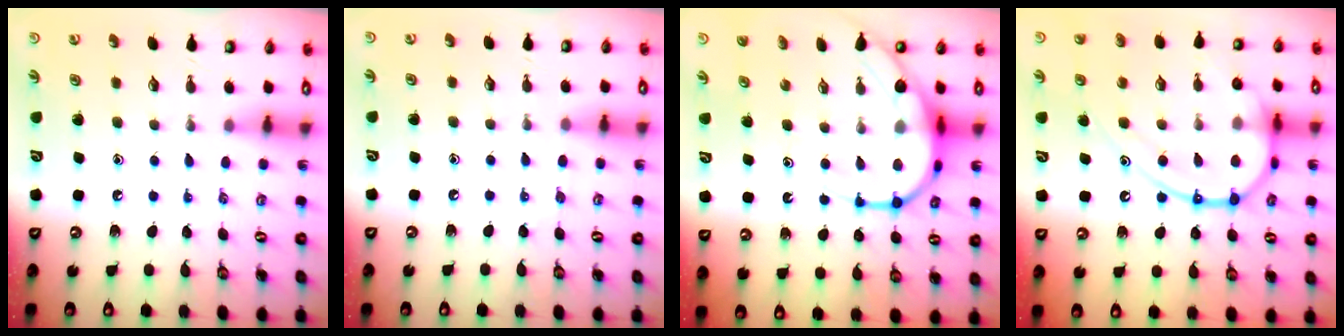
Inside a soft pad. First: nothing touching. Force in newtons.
{"total": 4.1, "press": 4.1, "slide": 0.4}
{"total": 13.8, "press": 13.8, "slide": 1.2}
{"total": 18.5, "press": 18.5, "slide": 1.2}